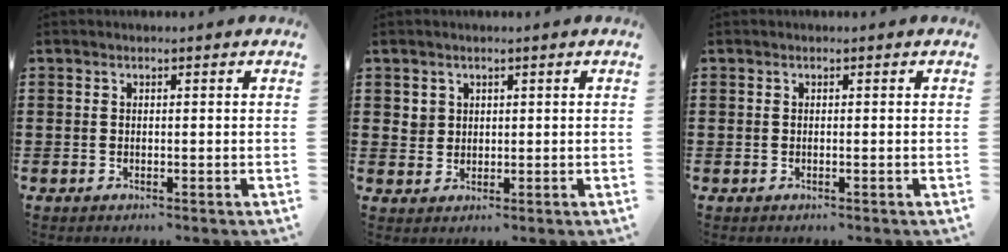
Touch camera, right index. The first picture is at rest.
{"total": 2.1, "force": [1.0, 1.8, 0.2], "torque": [-0.012, 0.008, 0.019]}
{"total": 0.0}